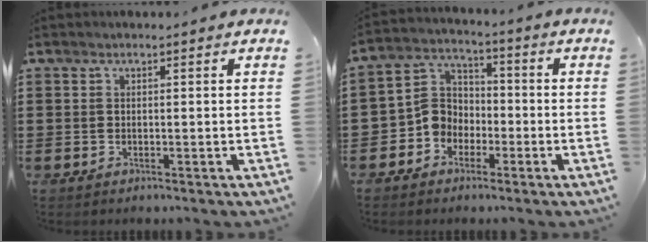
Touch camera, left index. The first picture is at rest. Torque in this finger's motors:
{"motor_torque": [0.59, 0.58, 0.35, 0.04]}